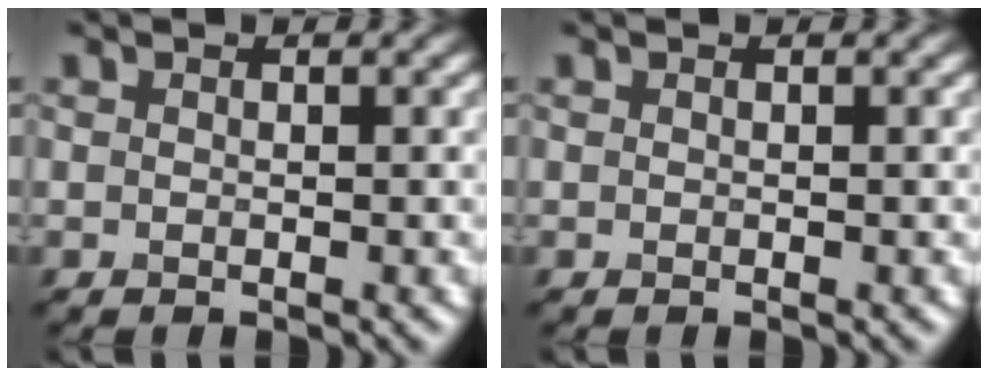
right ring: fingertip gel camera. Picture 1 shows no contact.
{"total": 0.0}